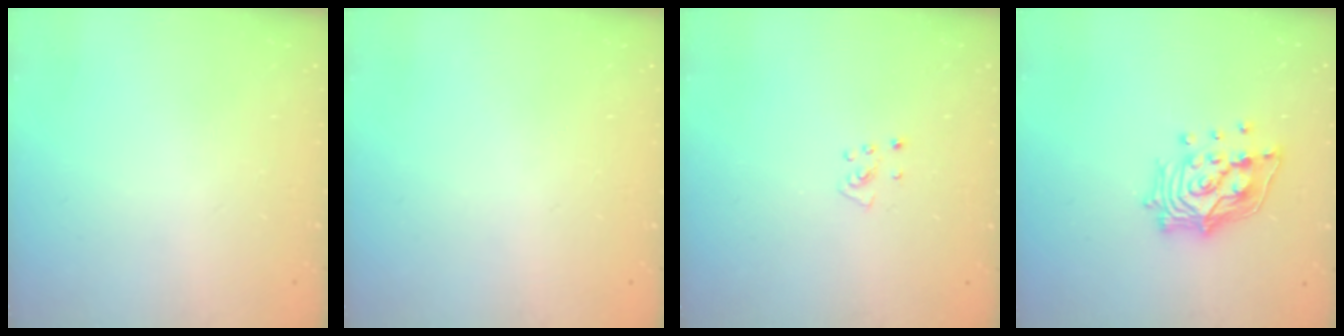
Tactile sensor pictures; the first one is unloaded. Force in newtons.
{"total": 0.0}
{"total": 4.4, "press": 4.4, "slide": 0.3}
{"total": 14.1, "press": 14.0, "slide": 1.7}